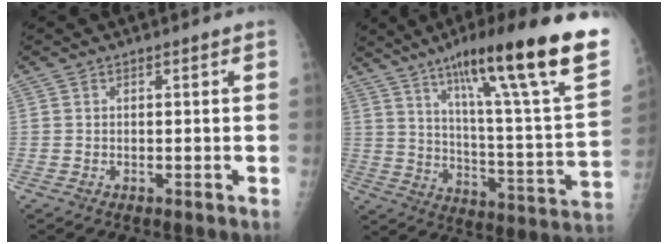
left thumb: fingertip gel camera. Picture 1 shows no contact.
{"total": 28.9, "force": [18.4, 2.5, 22.2], "torque": [-0.320, -0.065, 0.271]}